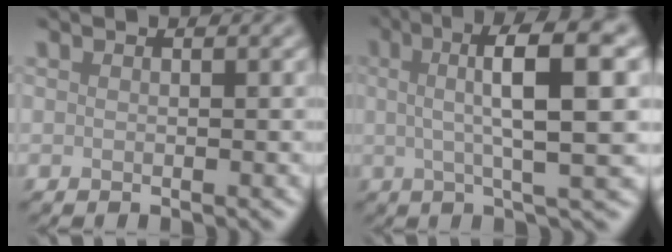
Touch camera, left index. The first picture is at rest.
{"total": 9.4, "force": [1.9, 2.0, 9.0], "torque": [-0.117, 0.016, 0.025]}